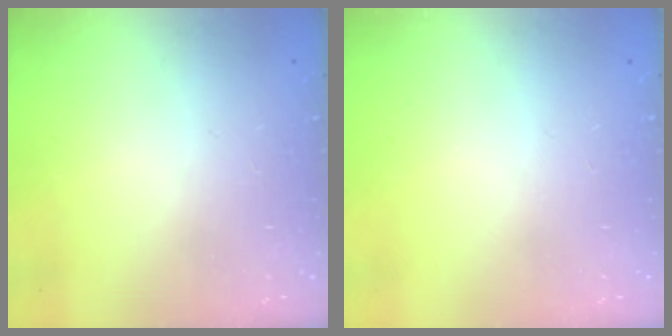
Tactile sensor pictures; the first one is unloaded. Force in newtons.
{"total": 0.0}